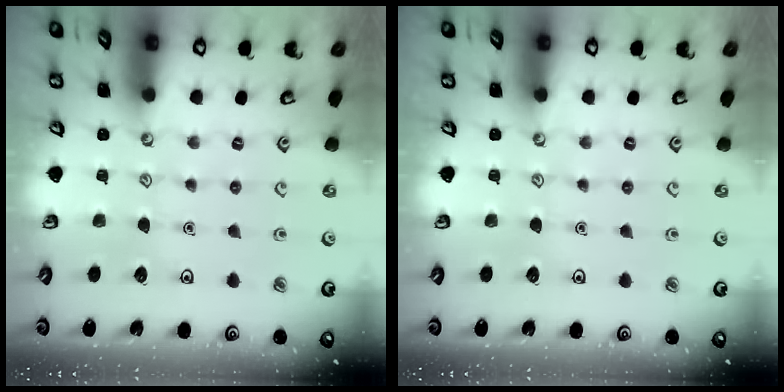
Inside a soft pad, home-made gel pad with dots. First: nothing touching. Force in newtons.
{"total": 0.0}